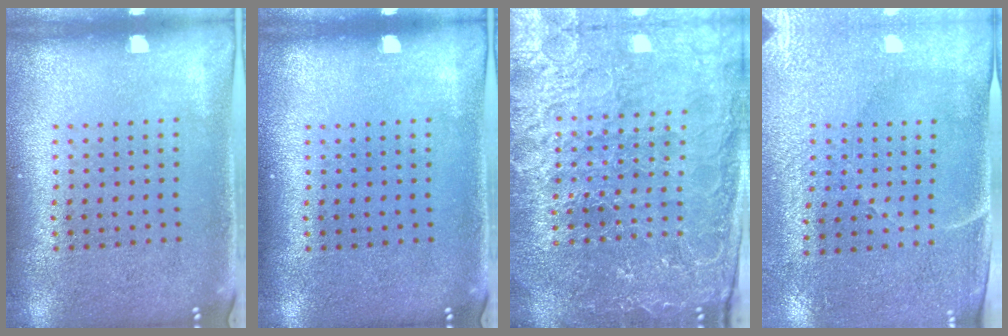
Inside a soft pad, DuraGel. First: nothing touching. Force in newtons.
{"total": 0.0}
{"total": 4.7, "press": 4.4, "slide": 1.5}
{"total": 3.2, "press": 2.9, "slide": 1.3}